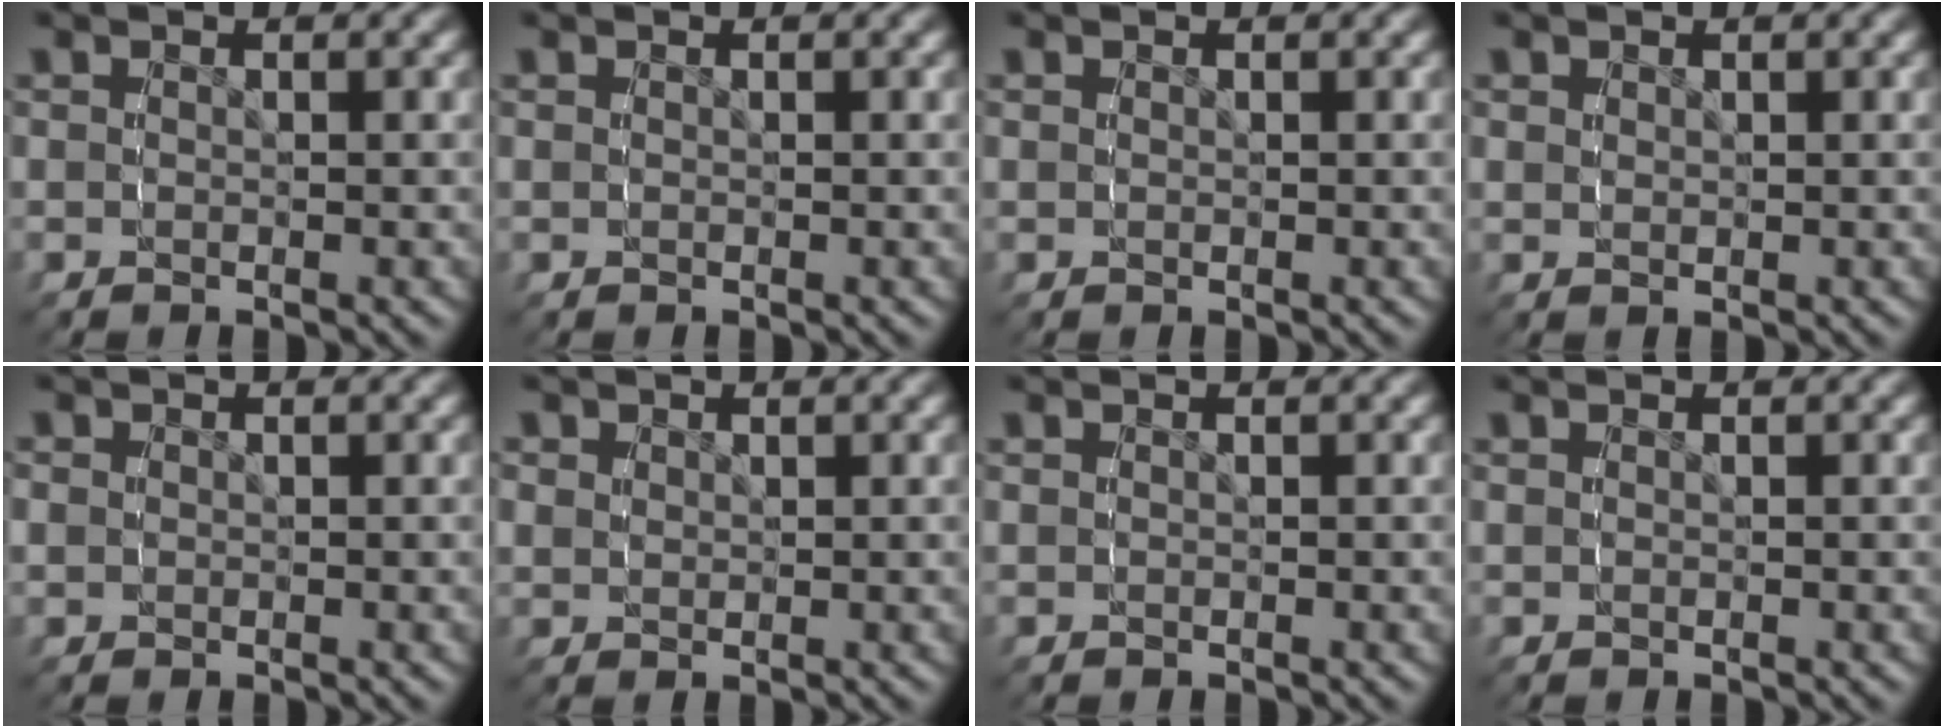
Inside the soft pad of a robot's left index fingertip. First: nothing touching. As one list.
[{"total": 0.0}, {"total": 0.0}, {"total": 0.6, "force": [0.5, 0.1, 0.2], "torque": [0.000, -0.007, 0.018]}, {"total": 1.2, "force": [0.1, 1.2, 0.2], "torque": [-0.008, -0.008, 0.008]}, {"total": 1.3, "force": [0.9, 0.9, 0.4], "torque": [-0.006, -0.010, 0.026]}, {"total": 0.0}, {"total": 0.0}]